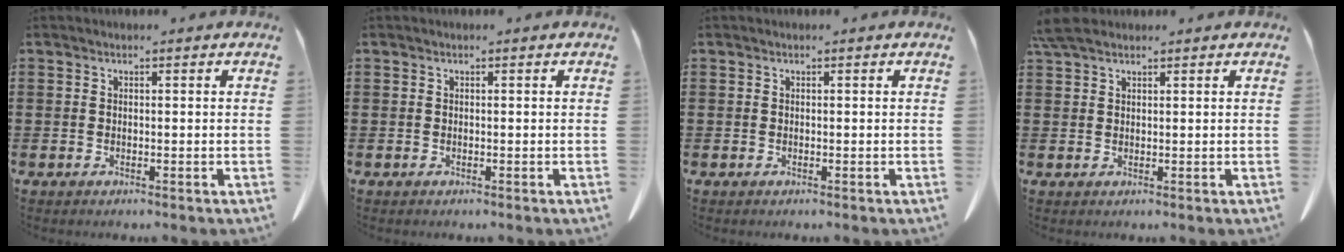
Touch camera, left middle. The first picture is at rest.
{"total": 0.0}
{"total": 0.0}
{"total": 3.1, "force": [2.4, 0.9, 1.7], "torque": [-0.041, 0.006, 0.046]}